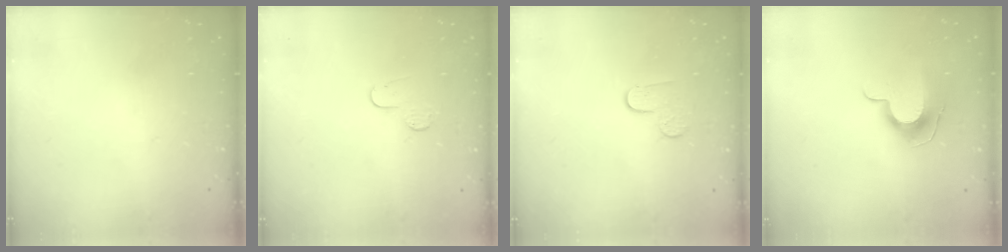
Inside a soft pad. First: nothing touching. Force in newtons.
{"total": 4.3, "press": 4.3, "slide": 0.4}
{"total": 5.3, "press": 5.3, "slide": 0.4}
{"total": 9.9, "press": 9.9, "slide": 0.3}